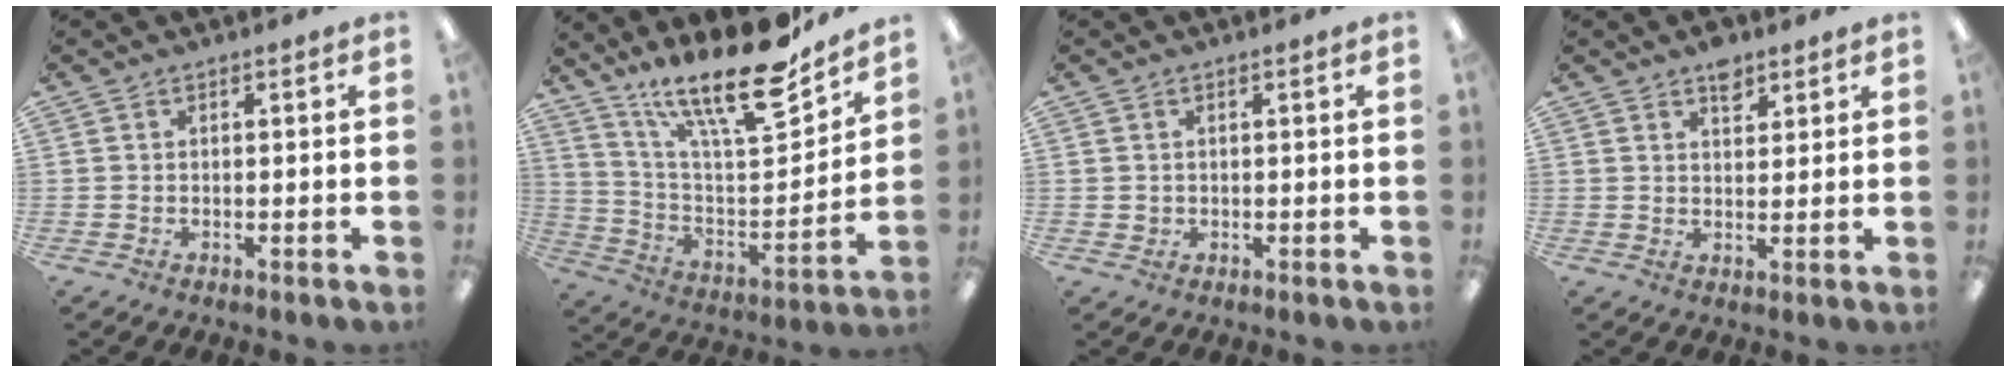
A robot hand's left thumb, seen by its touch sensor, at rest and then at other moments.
{"total": 22.4, "force": [16.7, 6.0, 13.7], "torque": [-0.230, -0.117, 0.281]}
{"total": 1.1, "force": [0.4, 1.0, 0.2], "torque": [-0.004, 0.005, 0.007]}
{"total": 4.8, "force": [3.3, 2.7, 2.3], "torque": [-0.011, -0.018, 0.052]}